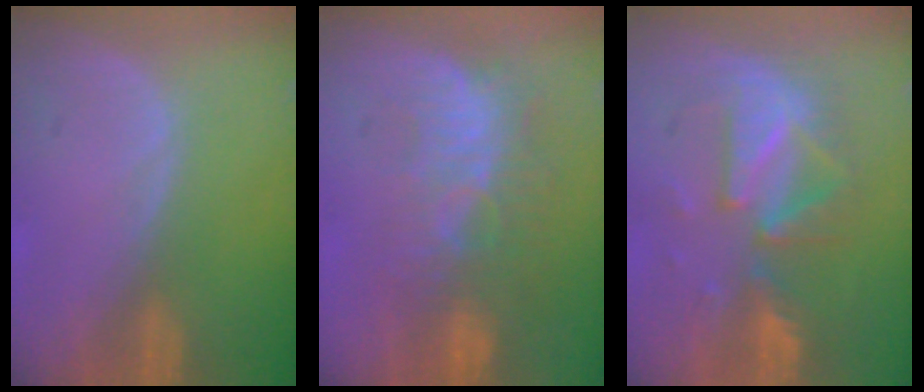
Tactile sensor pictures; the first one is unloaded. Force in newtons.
{"total": 9.4, "press": 8.7, "slide": 3.7}
{"total": 8.8, "press": 8.7, "slide": 1.4}